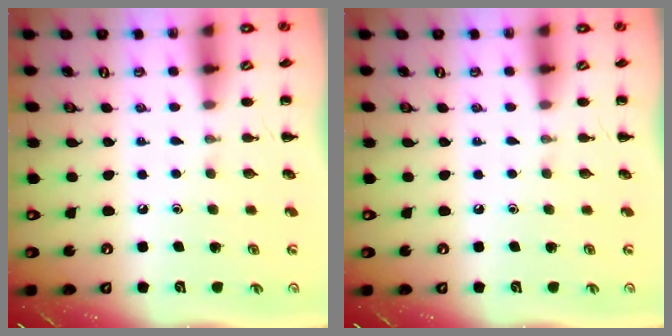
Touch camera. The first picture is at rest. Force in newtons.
{"total": 0.0}